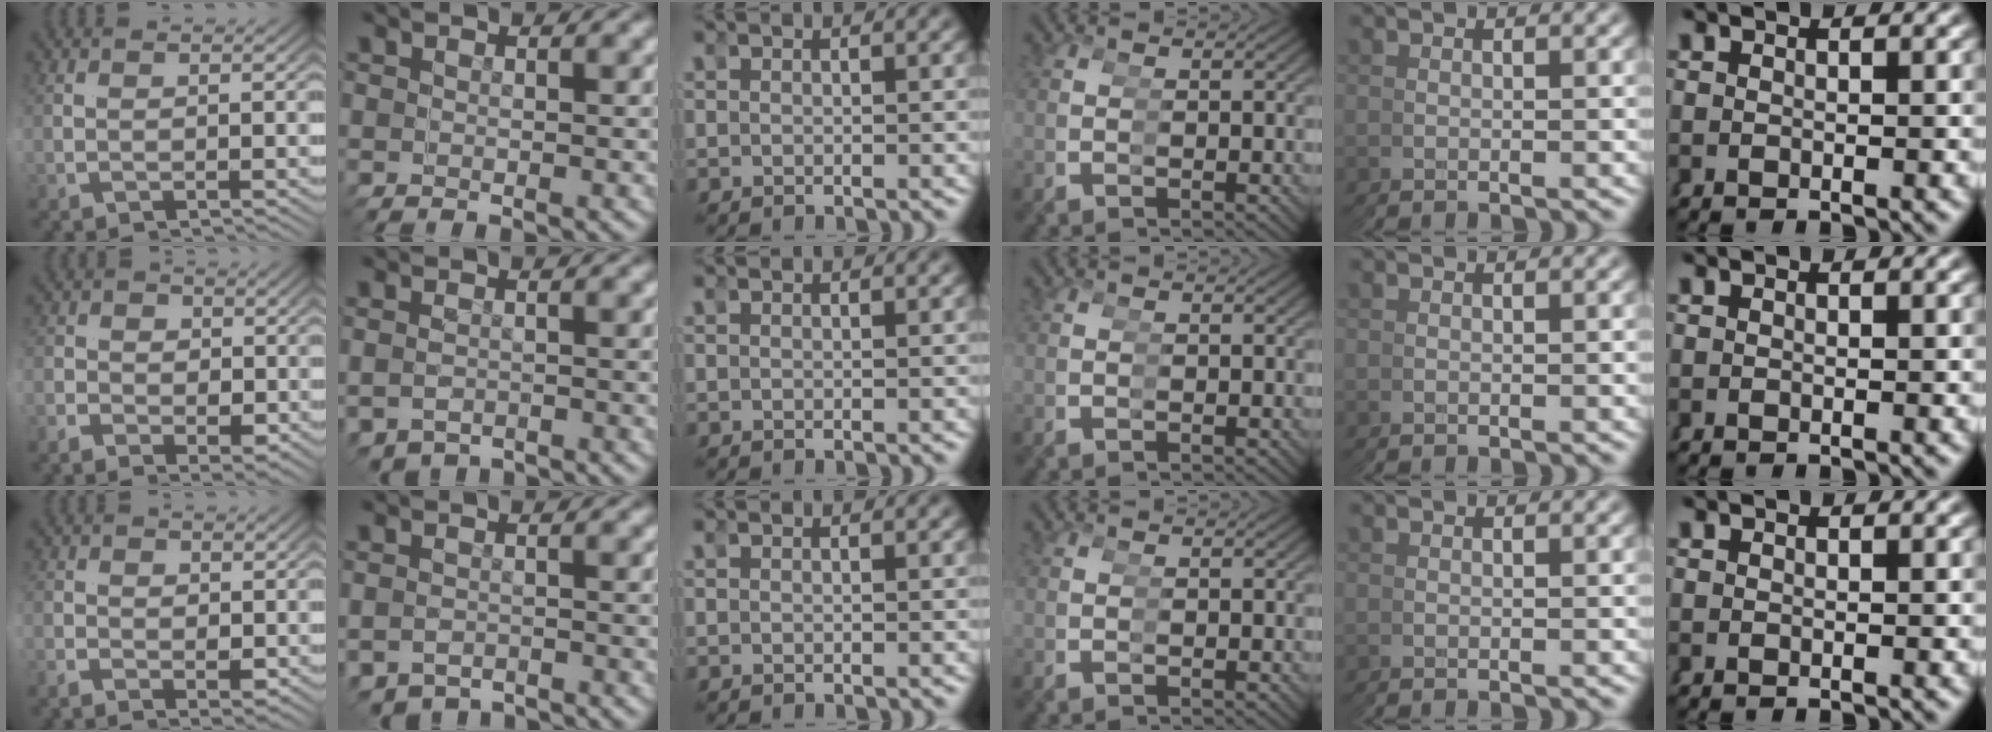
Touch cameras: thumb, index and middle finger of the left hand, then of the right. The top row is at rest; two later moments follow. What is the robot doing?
{"motion": "grasp_and_lifting", "object": "hoodie"}